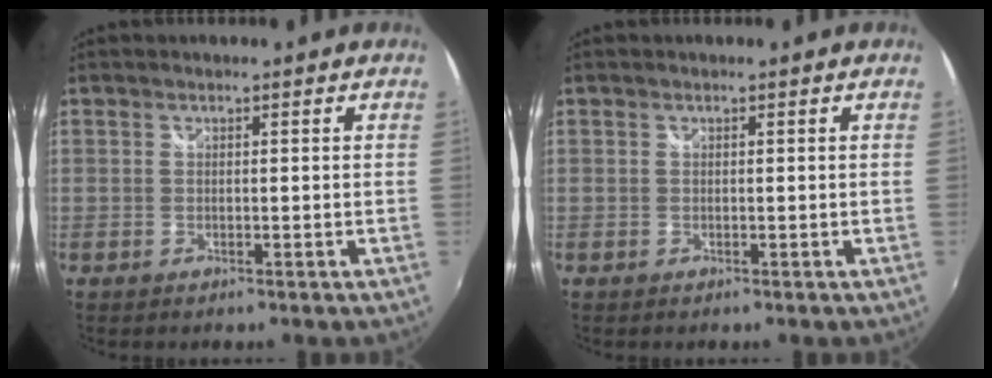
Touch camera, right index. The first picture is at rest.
{"total": 0.0}